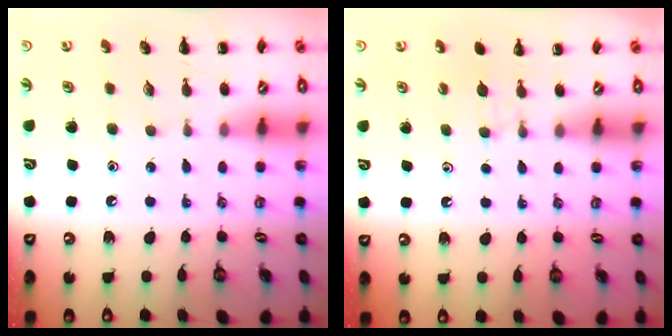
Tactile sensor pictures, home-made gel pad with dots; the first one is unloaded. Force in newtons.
{"total": 3.6, "press": 3.4, "slide": 1.2}